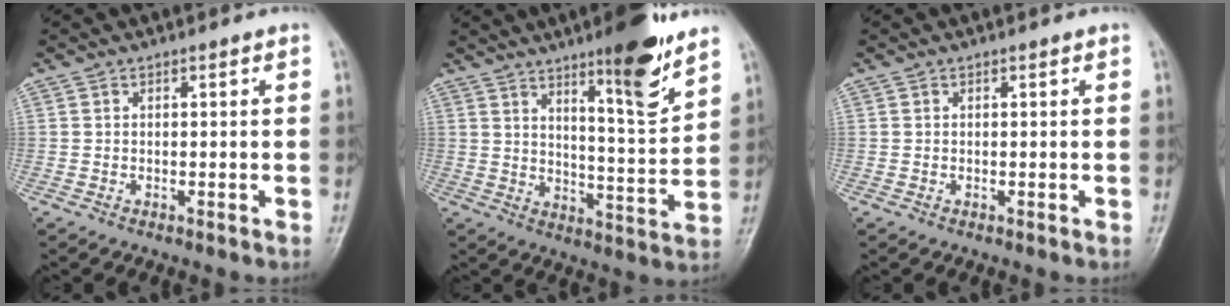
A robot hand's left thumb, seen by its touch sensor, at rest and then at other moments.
{"total": 13.4, "force": [9.0, 2.0, 9.8], "torque": [-0.127, -0.066, 0.139]}
{"total": 0.0}